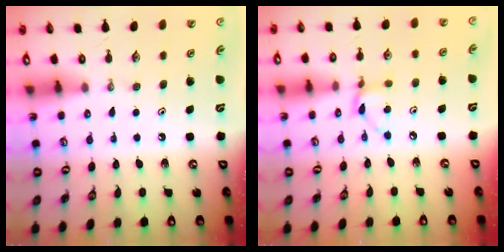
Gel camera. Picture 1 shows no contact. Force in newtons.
{"total": 5.0, "press": 5.0, "slide": 0.2}